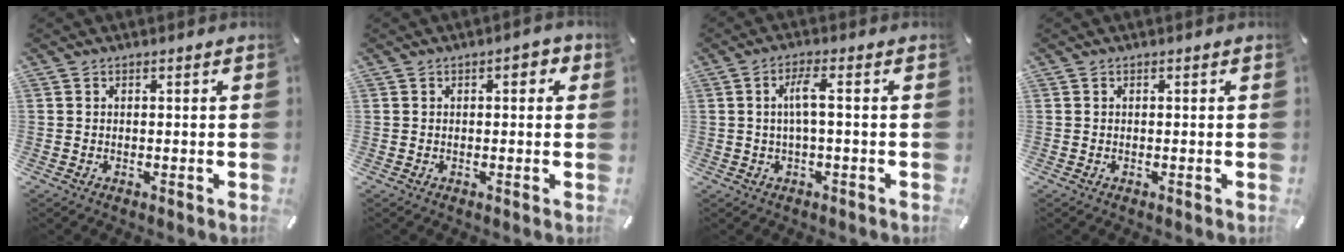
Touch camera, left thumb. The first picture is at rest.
{"total": 2.5, "force": [0.5, 1.3, 2.1], "torque": [-0.026, 0.003, 0.003]}
{"total": 5.3, "force": [0.3, 0.9, 5.3], "torque": [-0.108, 0.003, -0.002]}
{"total": 0.0}